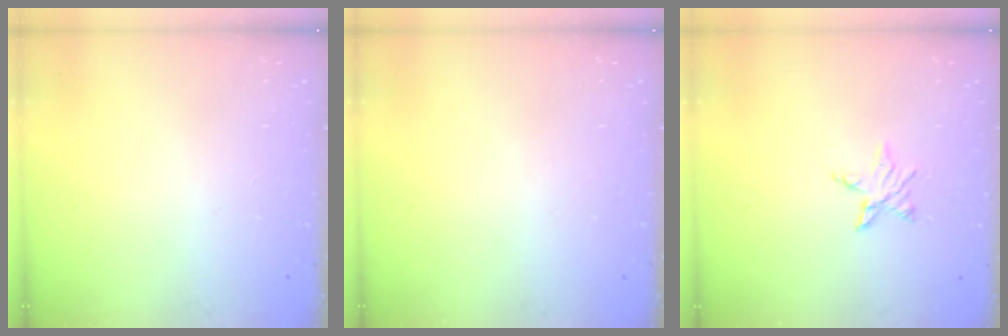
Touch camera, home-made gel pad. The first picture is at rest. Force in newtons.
{"total": 0.0}
{"total": 5.2, "press": 5.2, "slide": 0.6}